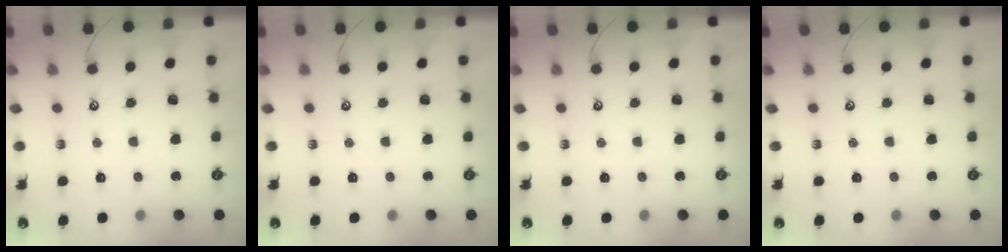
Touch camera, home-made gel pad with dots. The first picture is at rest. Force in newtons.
{"total": 0.0}
{"total": 0.0}
{"total": 0.0}